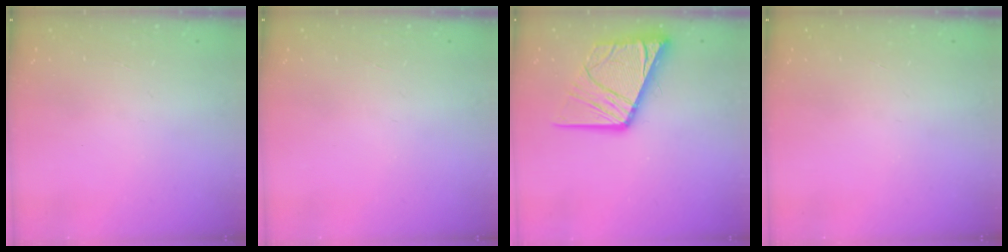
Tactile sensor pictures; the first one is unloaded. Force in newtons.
{"total": 0.0}
{"total": 15.7, "press": 15.6, "slide": 1.9}
{"total": 0.0}